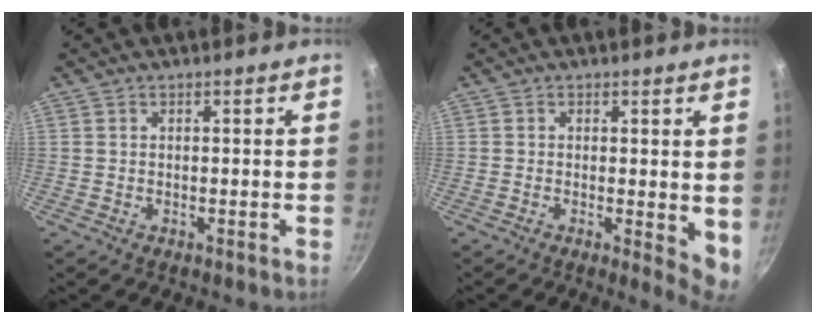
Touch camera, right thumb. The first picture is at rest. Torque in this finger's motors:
{"motor_torque": [-0.42, 0.88, 0.20, -0.38, 0.05]}